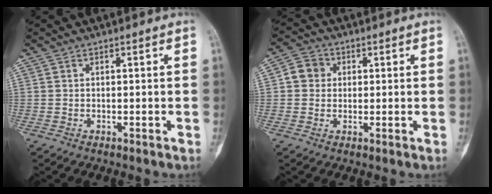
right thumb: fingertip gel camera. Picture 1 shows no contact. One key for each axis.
{"total": 4.8, "fx": 0.7, "fy": 4.4, "fz": 1.8, "tx": -0.013, "ty": 0.007, "tz": 0.004}